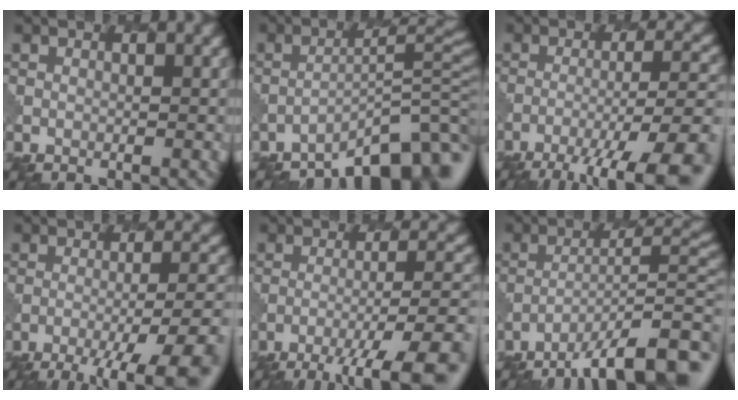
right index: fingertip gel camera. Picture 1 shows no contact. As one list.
[{"total": 9.3, "force": [-7.4, 2.1, 5.2], "torque": [-0.064, 0.011, -0.124]}, {"total": 9.5, "force": [-6.5, 1.9, 6.6], "torque": [-0.115, 0.001, -0.102]}, {"total": 7.8, "force": [-5.0, 1.7, 5.7], "torque": [-0.093, -0.003, -0.078]}, {"total": 9.4, "force": [-6.3, 1.9, 6.7], "torque": [-0.109, 0.004, -0.099]}, {"total": 10.7, "force": [-7.5, 2.4, 7.3], "torque": [-0.109, 0.010, -0.127]}]